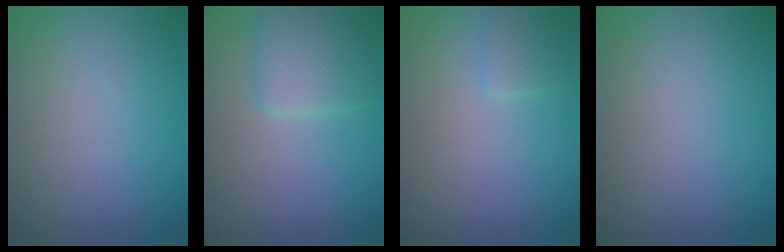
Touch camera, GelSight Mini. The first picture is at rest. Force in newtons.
{"total": 2.8, "press": 2.8, "slide": 0.1}
{"total": 1.2, "press": 1.2, "slide": 0.1}
{"total": 0.0}